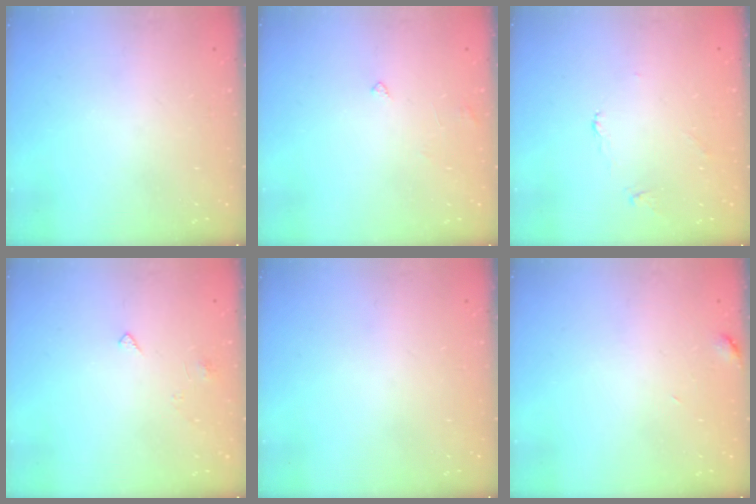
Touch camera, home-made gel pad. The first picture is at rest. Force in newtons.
{"total": 3.0, "press": 3.0, "slide": 0.2}
{"total": 1.9, "press": 1.8, "slide": 0.3}
{"total": 2.8, "press": 2.8, "slide": 0.4}
{"total": 0.0}
{"total": 4.3, "press": 4.3, "slide": 0.5}